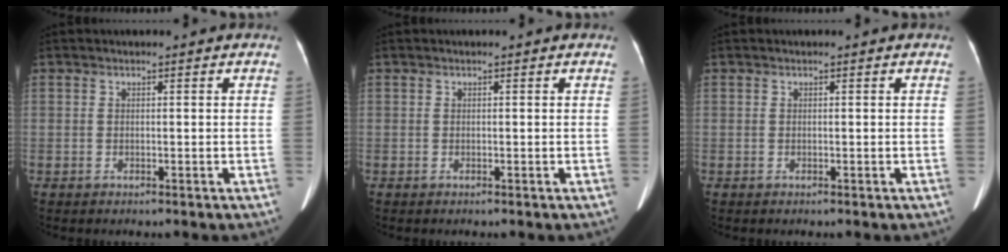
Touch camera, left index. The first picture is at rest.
{"total": 0.0}
{"total": 0.0}